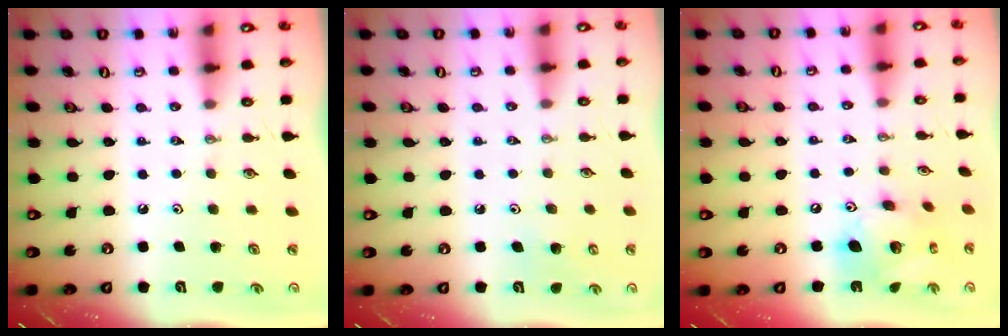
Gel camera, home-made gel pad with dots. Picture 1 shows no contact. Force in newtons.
{"total": 4.9, "press": 4.9, "slide": 0.3}
{"total": 15.3, "press": 15.2, "slide": 1.6}